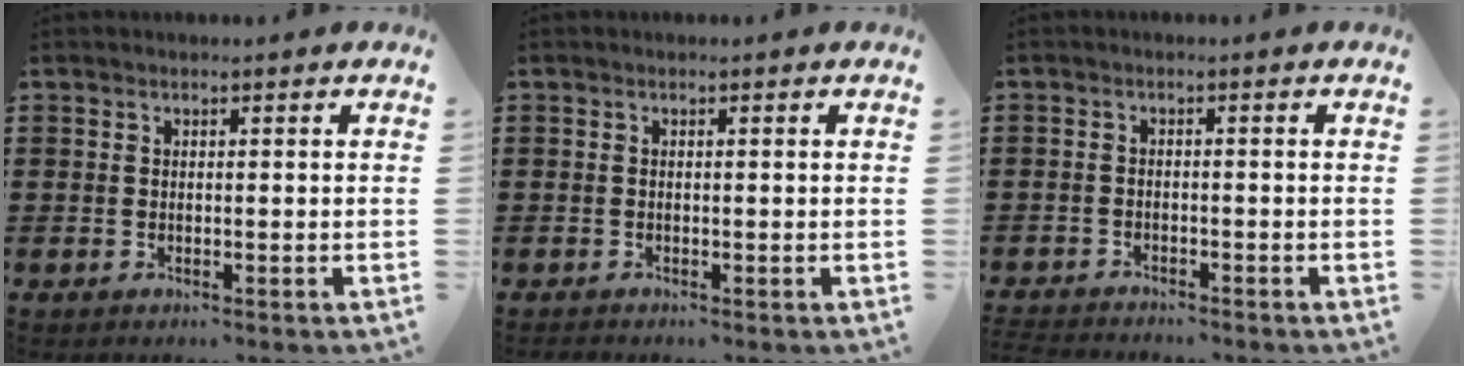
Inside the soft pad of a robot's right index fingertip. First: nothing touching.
{"total": 0.0}
{"total": 1.9, "force": [-1.9, 0.1, -0.1], "torque": [-0.004, 0.000, -0.041]}